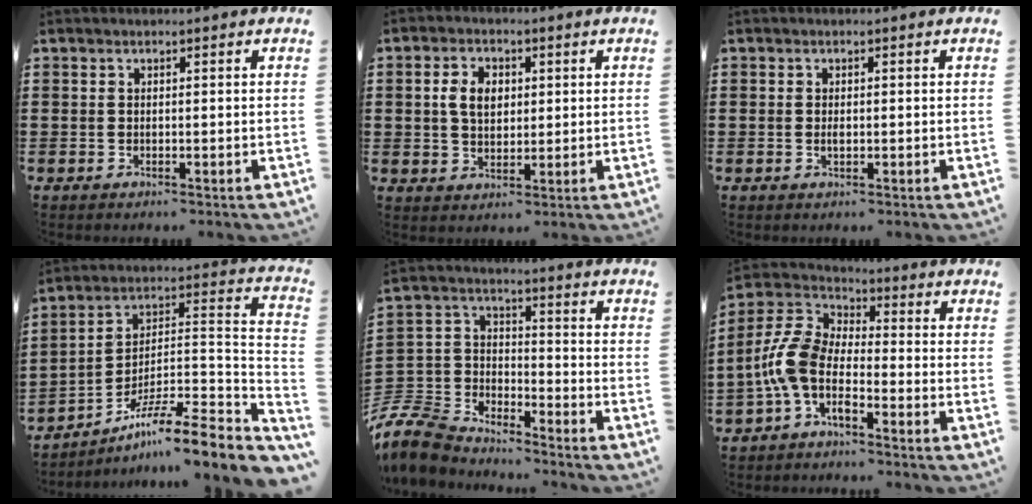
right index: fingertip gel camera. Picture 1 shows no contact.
{"total": 4.8, "force": [0.9, 3.3, 3.4], "torque": [-0.082, 0.011, 0.010]}
{"total": 0.9, "force": [-0.1, 0.4, 0.8], "torque": [-0.016, -0.001, -0.002]}
{"total": 9.7, "force": [-7.4, 0.8, 6.2], "torque": [-0.096, 0.000, -0.149]}
{"total": 7.8, "force": [-7.2, 2.8, 1.2], "torque": [-0.068, 0.003, -0.153]}
{"total": 7.7, "force": [-3.2, 3.8, 5.9], "torque": [-0.178, -0.027, -0.076]}